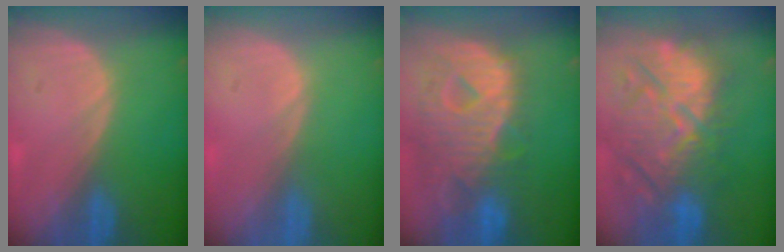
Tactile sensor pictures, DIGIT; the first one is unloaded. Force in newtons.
{"total": 0.0}
{"total": 12.8, "press": 10.9, "slide": 6.7}
{"total": 12.8, "press": 12.2, "slide": 4.0}